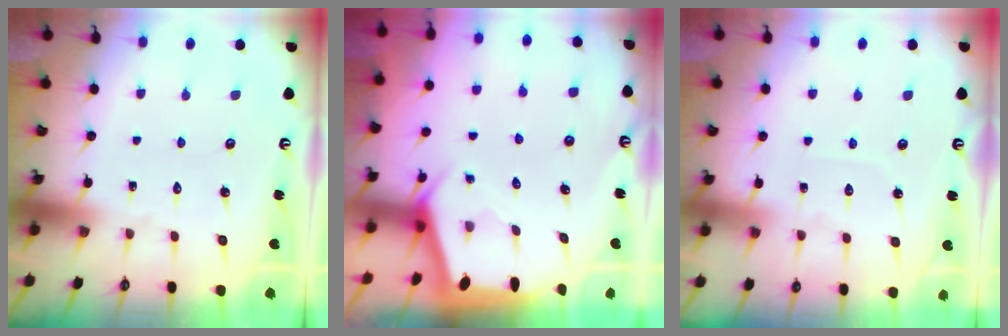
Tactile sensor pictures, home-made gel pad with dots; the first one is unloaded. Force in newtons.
{"total": 2.0, "press": 2.0, "slide": 0.3}
{"total": 4.3, "press": 4.3, "slide": 0.5}